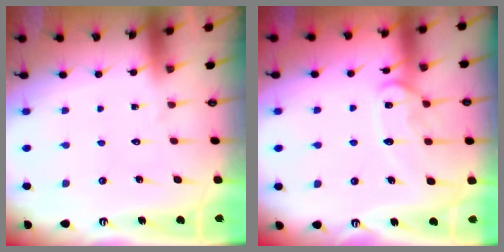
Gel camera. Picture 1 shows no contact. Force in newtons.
{"total": 13.1, "press": 13.1, "slide": 1.3}